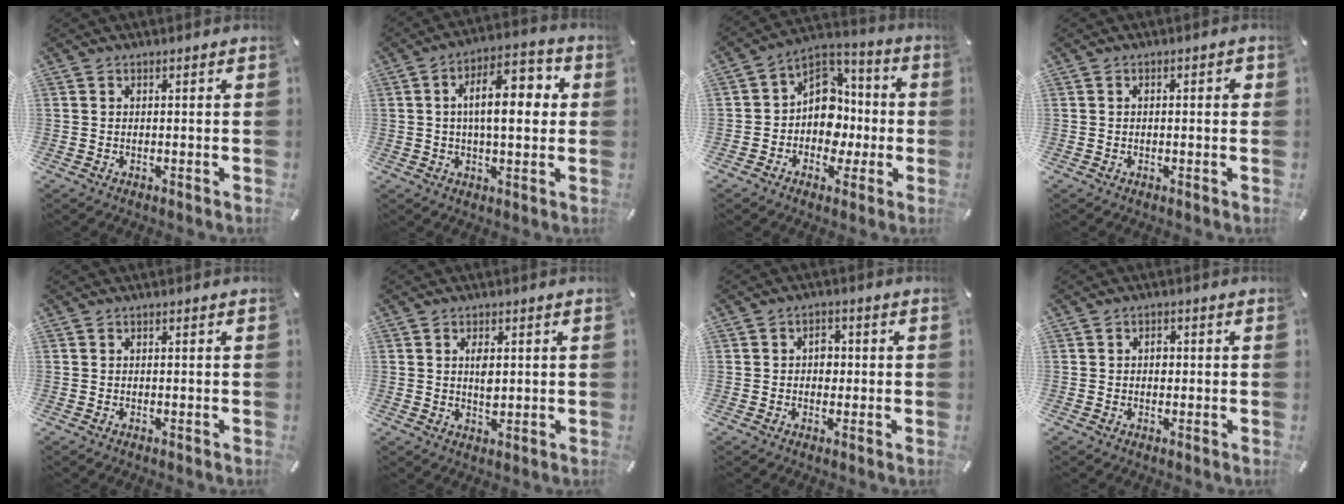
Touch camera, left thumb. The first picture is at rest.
{"total": 12.5, "force": [2.0, 5.9, 10.8], "torque": [-0.170, 0.001, 0.026]}
{"total": 12.4, "force": [-1.5, 10.9, 5.6], "torque": [-0.098, 0.008, -0.019]}
{"total": 2.0, "force": [0.0, 0.8, 1.9], "torque": [-0.026, 0.002, -0.004]}
{"total": 0.0}
{"total": 3.4, "force": [0.6, 1.8, 2.8], "torque": [-0.044, 0.000, 0.006]}
{"total": 3.3, "force": [0.0, 2.6, 2.1], "torque": [-0.016, -0.001, -0.009]}
{"total": 2.0, "force": [0.0, 1.5, 1.3], "torque": [-0.010, -0.001, -0.005]}